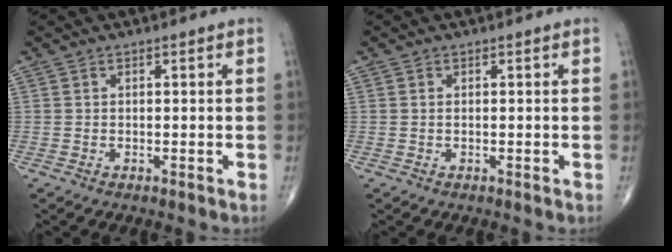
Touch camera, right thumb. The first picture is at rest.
{"total": 0.0}